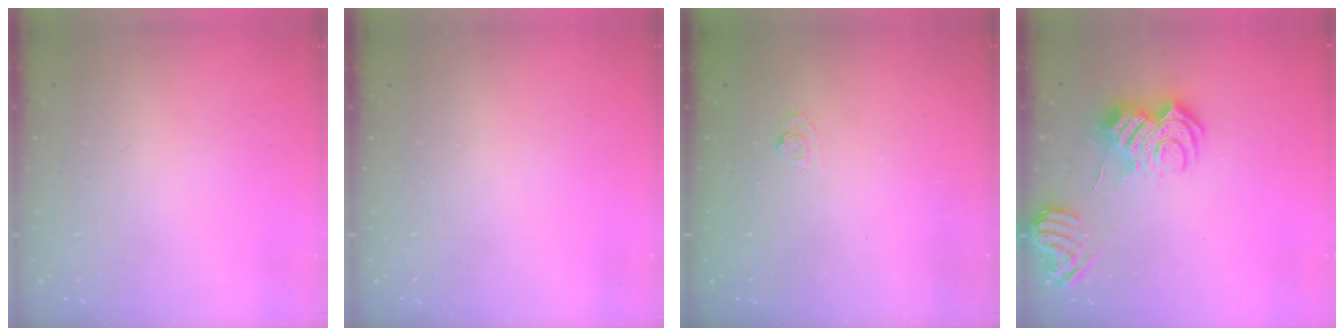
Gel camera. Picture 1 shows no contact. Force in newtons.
{"total": 0.0}
{"total": 2.9, "press": 2.5, "slide": 1.5}
{"total": 12.4, "press": 12.3, "slide": 1.3}